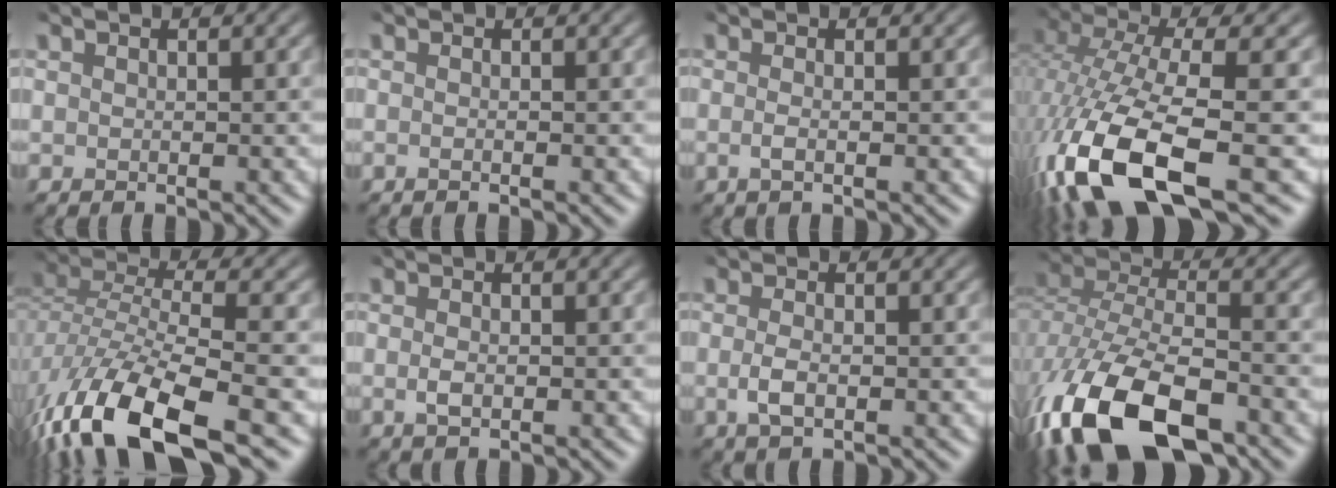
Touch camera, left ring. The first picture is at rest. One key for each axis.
{"total": 1.1, "fx": 0.0, "fy": 0.5, "fz": 1.0, "tx": -0.007, "ty": -0.002, "tz": -0.017}
{"total": 1.6, "fx": -0.4, "fy": 0.4, "fz": 1.5, "tx": -0.026, "ty": -0.001, "tz": -0.015}
{"total": 13.8, "fx": -6.6, "fy": 4.2, "fz": 11.4, "tx": -0.258, "ty": -0.021, "tz": -0.101}
{"total": 11.4, "fx": -7.3, "fy": 3.7, "fz": 7.9, "tx": -0.169, "ty": -0.016, "tz": -0.129}
{"total": 1.2, "fx": -0.4, "fy": 0.2, "fz": 1.1, "tx": -0.025, "ty": -0.003, "tz": 0.002}
{"total": 1.9, "fx": -0.8, "fy": 0.4, "fz": 1.6, "tx": -0.037, "ty": 0.000, "tz": -0.007}
{"total": 12.7, "fx": -7.9, "fy": 5.6, "fz": 8.2, "tx": -0.197, "ty": -0.032, "tz": -0.137}